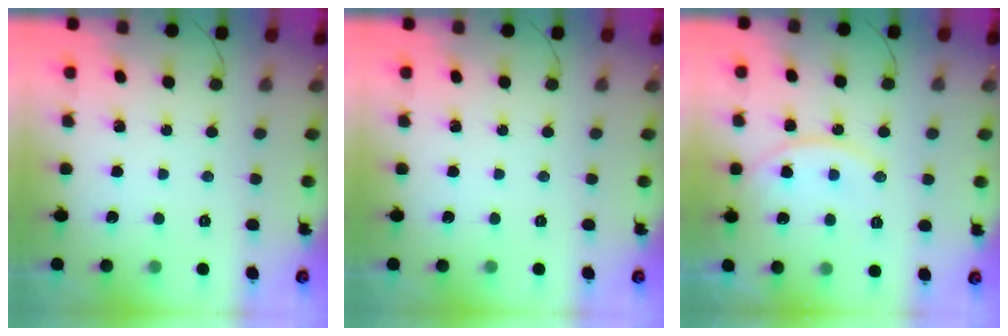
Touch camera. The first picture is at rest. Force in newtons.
{"total": 0.0}
{"total": 13.9, "press": 13.5, "slide": 3.3}